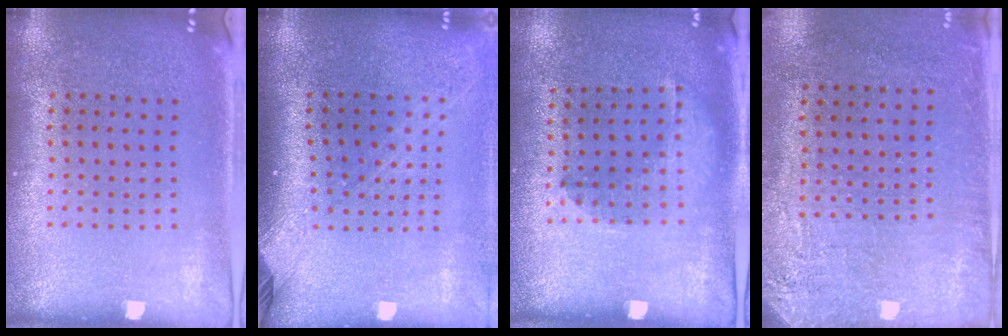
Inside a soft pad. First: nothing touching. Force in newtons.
{"total": 2.2, "press": 1.6, "slide": 1.5}
{"total": 1.4, "press": 0.9, "slide": 1.0}
{"total": 2.7, "press": 2.3, "slide": 1.4}